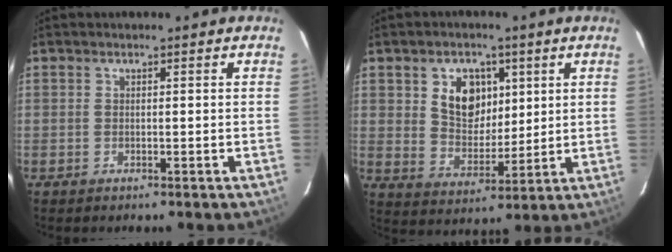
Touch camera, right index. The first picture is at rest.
{"total": 9.3, "force": [3.4, 6.8, 5.5], "torque": [-0.098, 0.010, 0.069]}